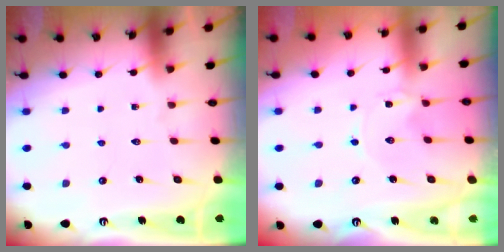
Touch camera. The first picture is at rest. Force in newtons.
{"total": 0.0}